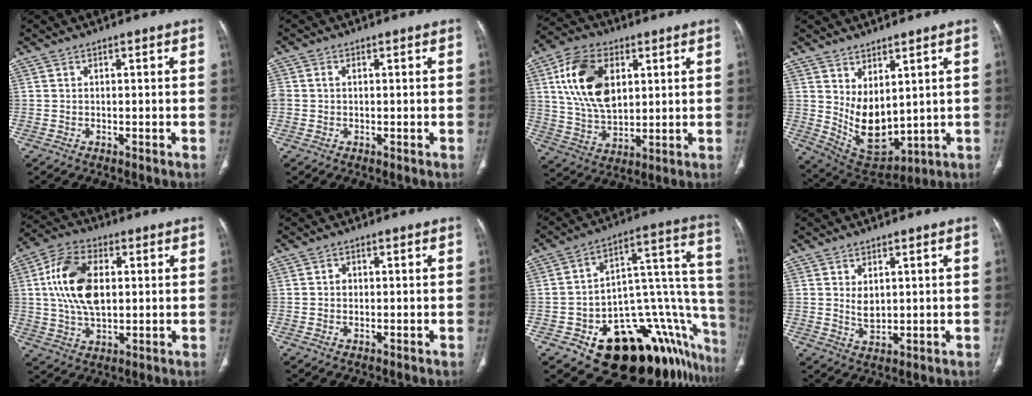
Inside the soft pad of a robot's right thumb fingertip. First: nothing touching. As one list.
[{"total": 1.9, "force": [0.1, 1.6, 1.1], "torque": [-0.030, 0.009, 0.005]}, {"total": 15.9, "force": [4.6, 10.0, 11.5], "torque": [-0.197, -0.009, 0.090]}, {"total": 10.6, "force": [2.5, 6.0, 8.4], "torque": [-0.121, -0.033, 0.078]}, {"total": 14.1, "force": [2.1, 8.3, 11.1], "torque": [-0.208, 0.008, 0.037]}, {"total": 1.3, "force": [0.0, 1.1, 0.6], "torque": [-0.007, 0.002, -0.001]}, {"total": 29.8, "force": [-14.5, 14.4, 21.6], "torque": [-0.153, 0.117, -0.188]}, {"total": 3.5, "force": [0.9, 2.2, 2.5], "torque": [-0.034, -0.013, 0.026]}]